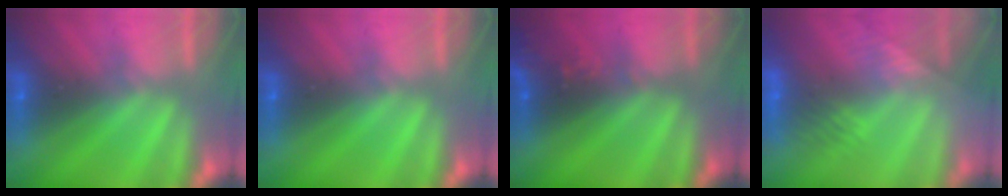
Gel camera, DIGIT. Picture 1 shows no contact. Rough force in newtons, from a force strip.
{"total": 0.0}
{"total": 2.4}
{"total": 2.7}